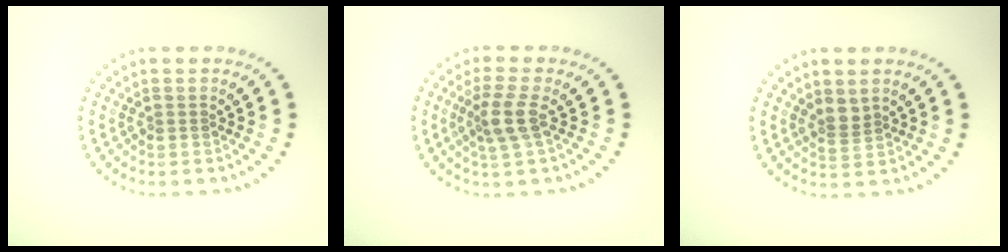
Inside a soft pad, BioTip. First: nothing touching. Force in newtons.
{"total": 2.7, "press": 2.2, "slide": 1.7}
{"total": 1.2, "press": 0.8, "slide": 0.9}